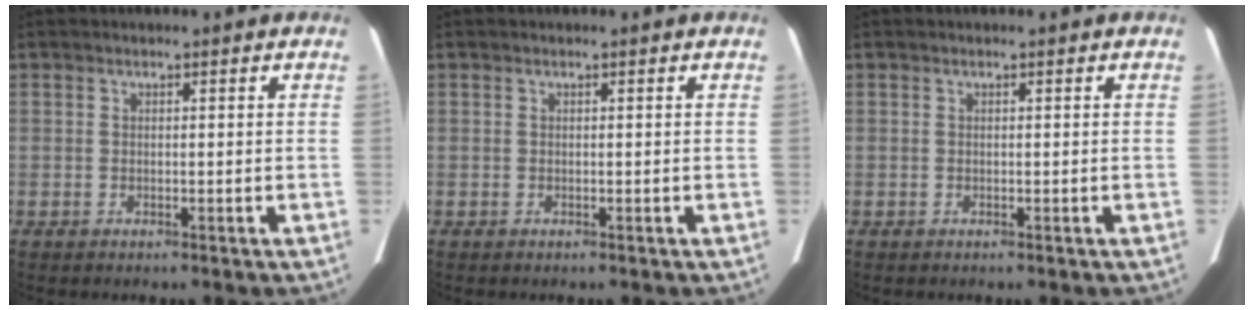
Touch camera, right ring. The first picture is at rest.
{"total": 0.0}
{"total": 0.0}